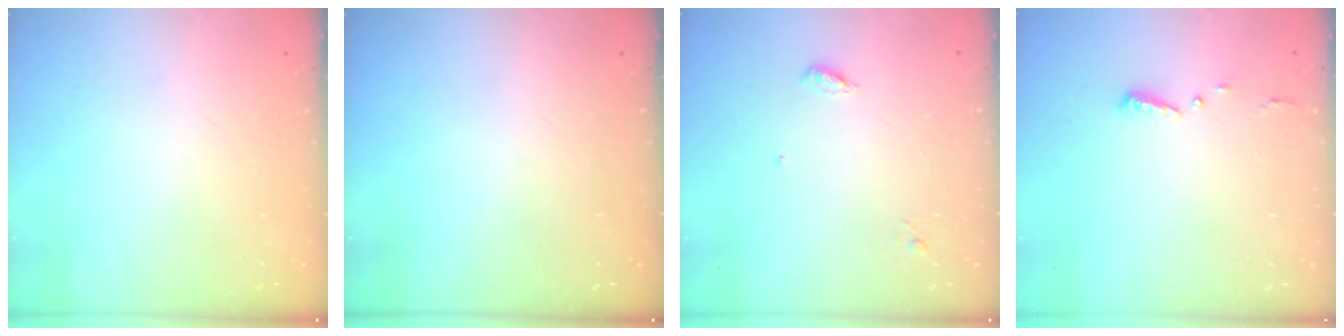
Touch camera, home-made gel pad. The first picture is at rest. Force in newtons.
{"total": 0.0}
{"total": 4.0, "press": 4.0, "slide": 0.4}
{"total": 4.4, "press": 4.4, "slide": 0.4}